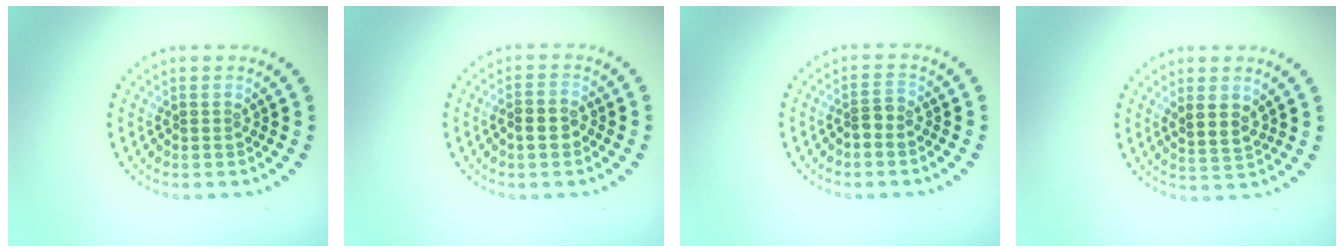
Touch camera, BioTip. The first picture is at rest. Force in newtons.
{"total": 1.9, "press": 1.8, "slide": 0.4}
{"total": 1.6, "press": 1.3, "slide": 0.9}
{"total": 2.2, "press": 2.0, "slide": 1.0}